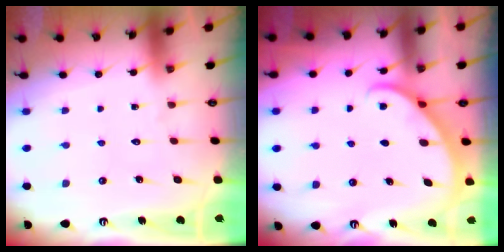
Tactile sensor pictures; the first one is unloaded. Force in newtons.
{"total": 2.8, "press": 2.8, "slide": 0.2}